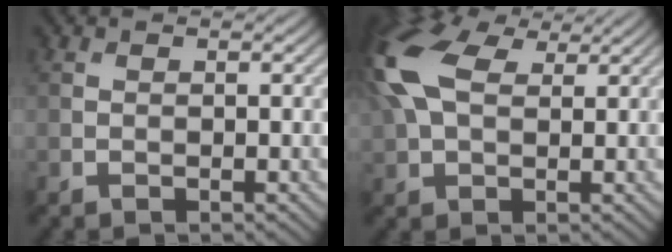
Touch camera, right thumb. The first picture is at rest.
{"total": 12.7, "force": [4.0, 7.3, 9.5], "torque": [-0.259, 0.025, 0.072]}